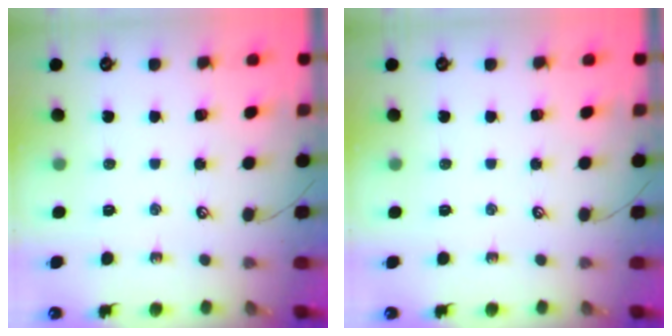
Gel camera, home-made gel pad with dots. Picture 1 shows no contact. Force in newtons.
{"total": 0.0}